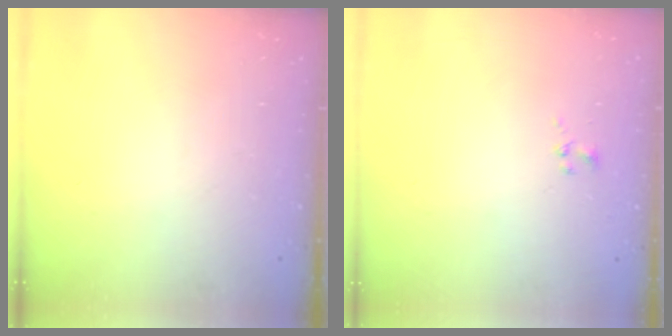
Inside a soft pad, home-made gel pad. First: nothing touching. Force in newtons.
{"total": 0.8, "press": 0.8, "slide": 0.3}